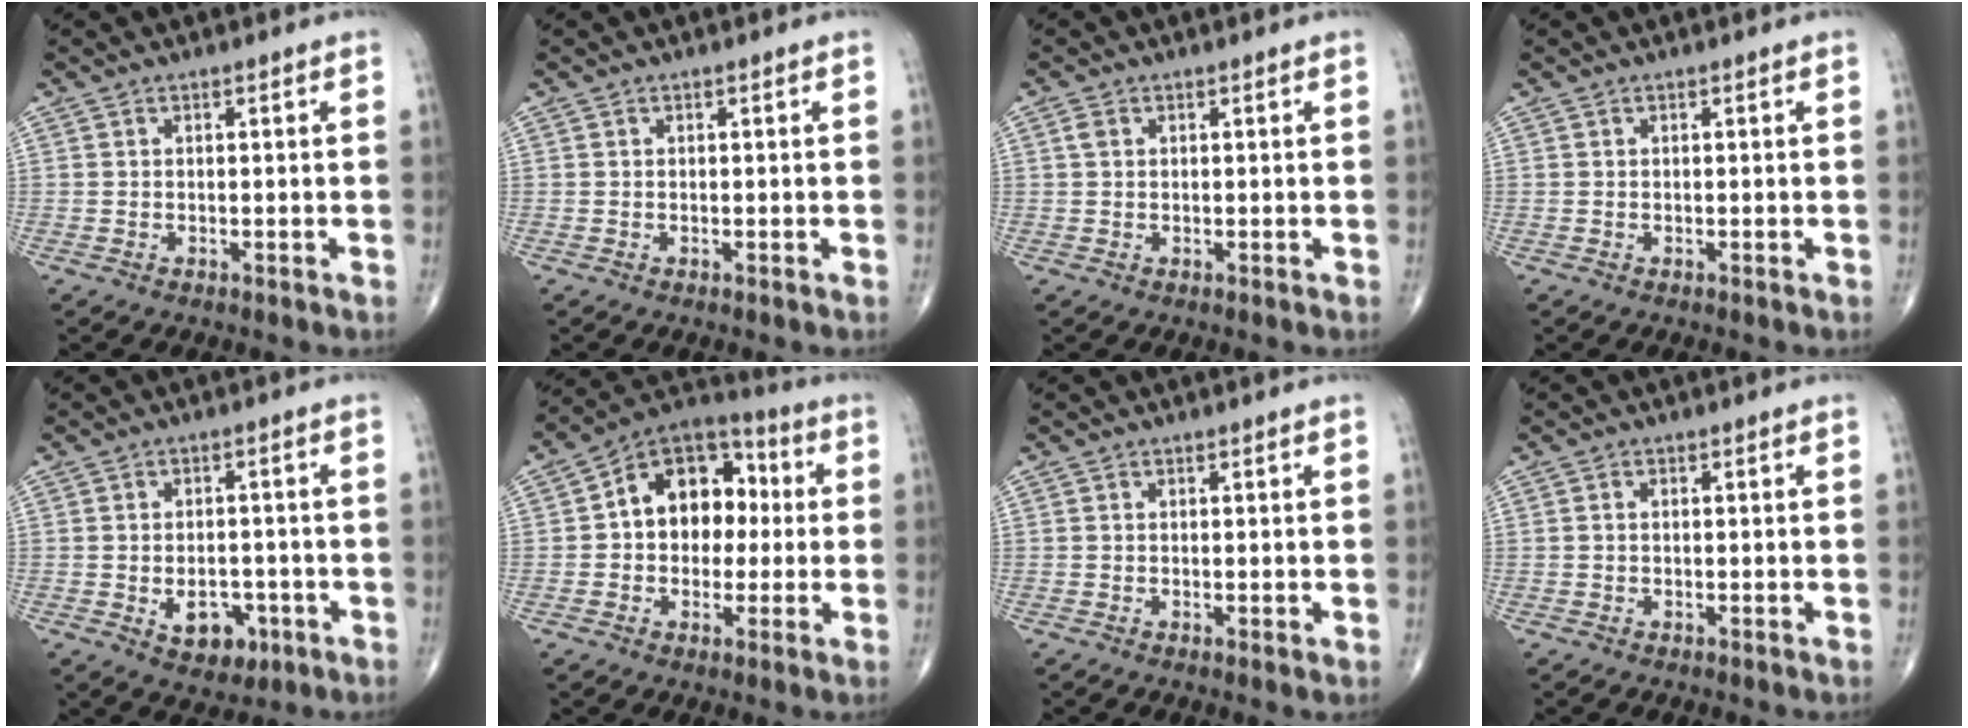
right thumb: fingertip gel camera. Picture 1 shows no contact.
{"total": 0.0}
{"total": 1.2, "force": [0.4, 0.9, 0.8], "torque": [-0.018, 0.006, 0.008]}
{"total": 0.0}
{"total": 7.0, "force": [-2.3, 4.6, 4.7], "torque": [-0.044, 0.009, -0.022]}
{"total": 15.0, "force": [1.3, 10.8, 10.4], "torque": [-0.105, 0.036, 0.008]}
{"total": 0.7, "force": [0.0, 0.1, 0.6], "torque": [-0.015, -0.004, 0.000]}
{"total": 0.6, "force": [0.0, 0.4, 0.5], "torque": [-0.009, 0.001, -0.002]}